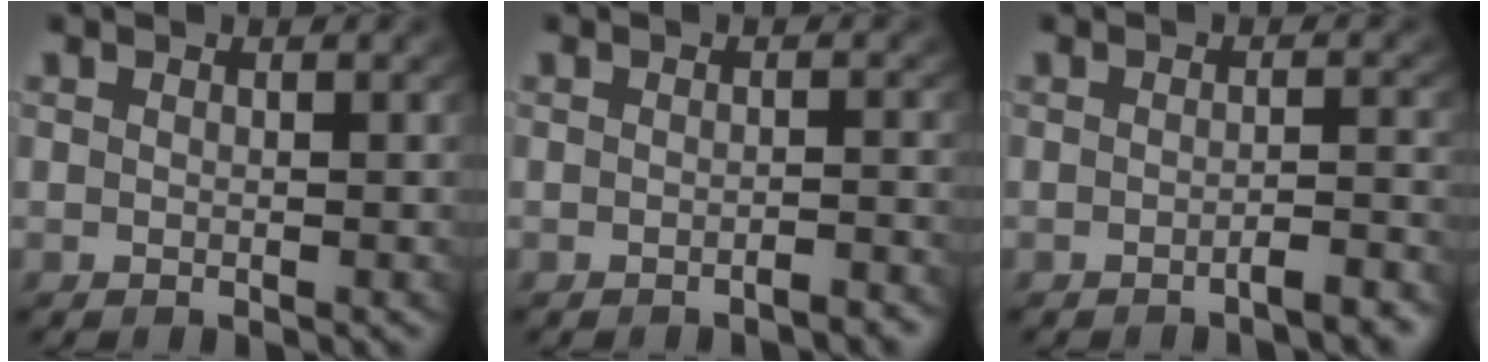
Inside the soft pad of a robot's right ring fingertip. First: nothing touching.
{"total": 1.2, "force": [-1.2, -0.2, 0.2], "torque": [-0.004, -0.001, -0.020]}
{"total": 1.8, "force": [-1.6, 0.0, 0.9], "torque": [-0.009, 0.000, -0.029]}